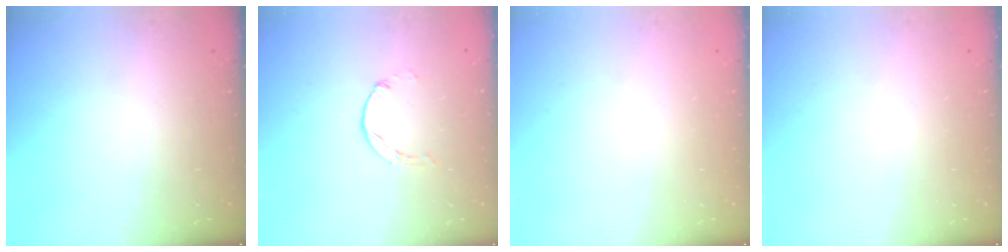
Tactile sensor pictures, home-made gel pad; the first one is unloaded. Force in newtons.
{"total": 0.7, "press": 0.7, "slide": 0.2}
{"total": 0.0}
{"total": 0.0}